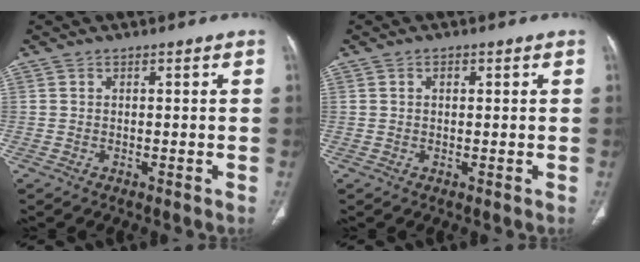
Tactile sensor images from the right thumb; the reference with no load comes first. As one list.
[{"total": 1.3, "force": [0.5, 0.8, 0.9], "torque": [-0.015, 0.002, 0.009]}]